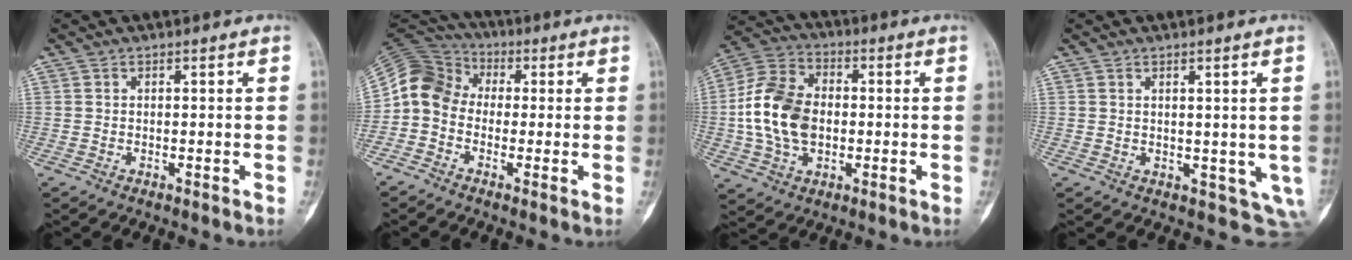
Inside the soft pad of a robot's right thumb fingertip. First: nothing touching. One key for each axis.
{"total": 10.0, "fx": -0.8, "fy": 8.6, "fz": 5.1, "tx": -0.088, "ty": 0.044, "tz": -0.033}
{"total": 15.1, "fx": -0.8, "fy": 10.5, "fz": 10.8, "tx": -0.197, "ty": 0.021, "tz": -0.016}
{"total": 4.8, "fx": 0.9, "fy": 2.9, "fz": 3.7, "tx": -0.026, "ty": -0.014, "tz": 0.026}